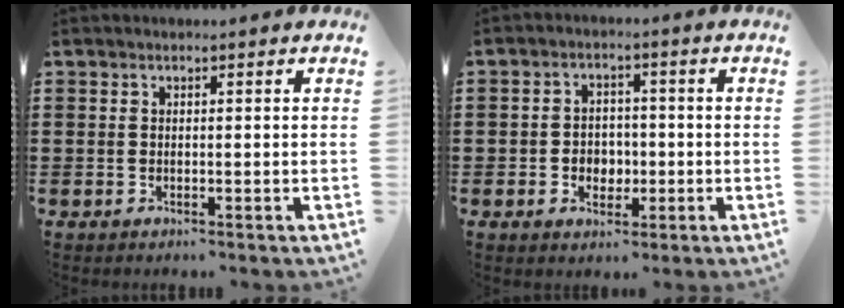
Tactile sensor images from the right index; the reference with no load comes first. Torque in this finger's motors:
{"motor_torque": [0.75, 1.39, 0.11, 0.01]}